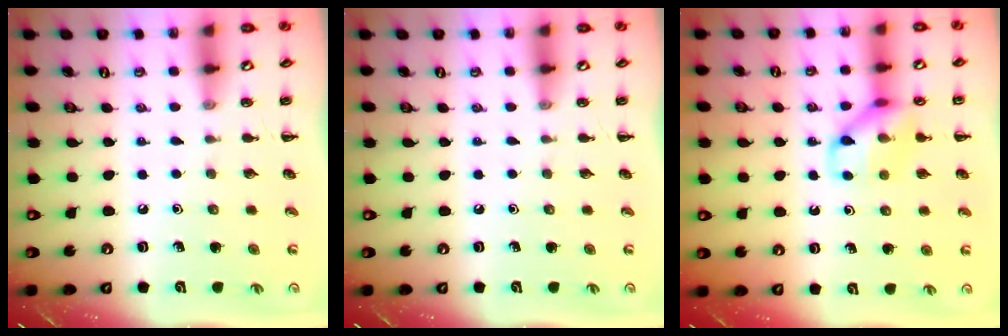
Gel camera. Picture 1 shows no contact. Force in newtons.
{"total": 0.0}
{"total": 11.1, "press": 11.1, "slide": 0.6}